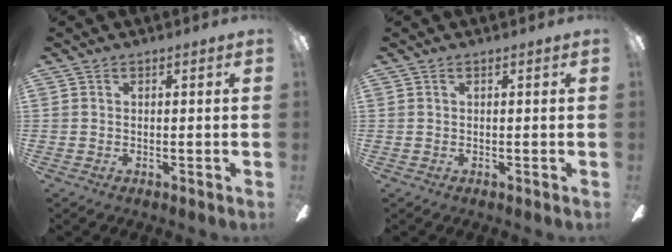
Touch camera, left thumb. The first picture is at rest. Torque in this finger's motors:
{"motor_torque": [0.00, 0.00, -0.07, 0.07, 0.00]}